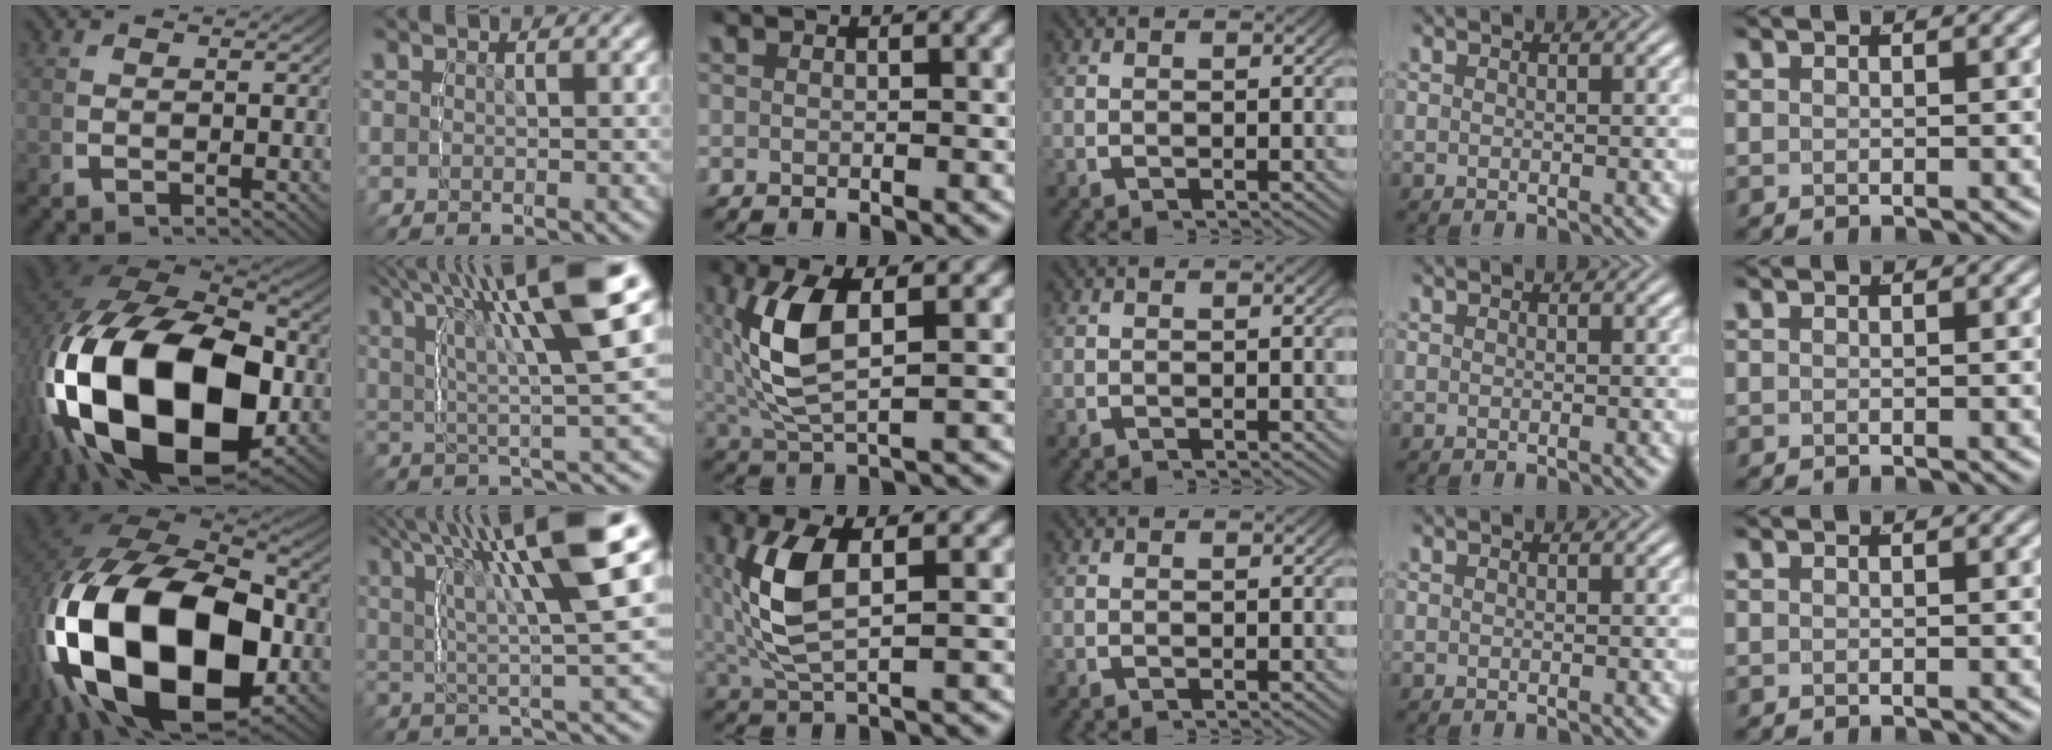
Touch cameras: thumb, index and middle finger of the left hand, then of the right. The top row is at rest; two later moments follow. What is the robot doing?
{"motion": "lift_and_place", "object": "tape"}